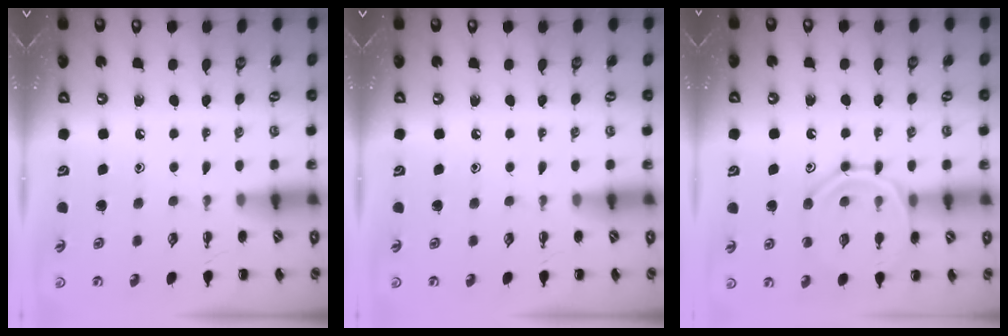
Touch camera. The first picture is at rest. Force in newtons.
{"total": 0.0}
{"total": 14.2, "press": 14.2, "slide": 1.3}